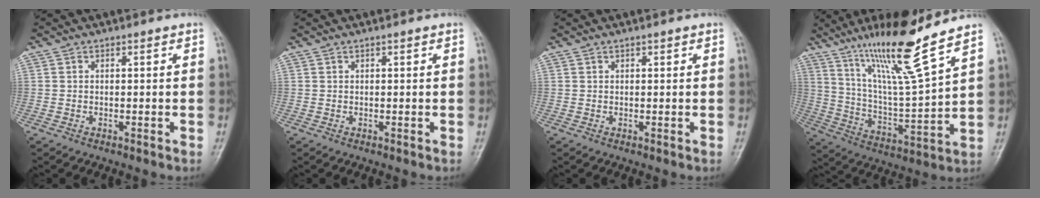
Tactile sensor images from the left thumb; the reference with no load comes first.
{"total": 0.0}
{"total": 0.5, "force": [0.4, 0.2, 0.2], "torque": [-0.001, -0.002, 0.006]}
{"total": 17.0, "force": [12.0, 0.6, 12.0], "torque": [-0.201, -0.065, 0.219]}